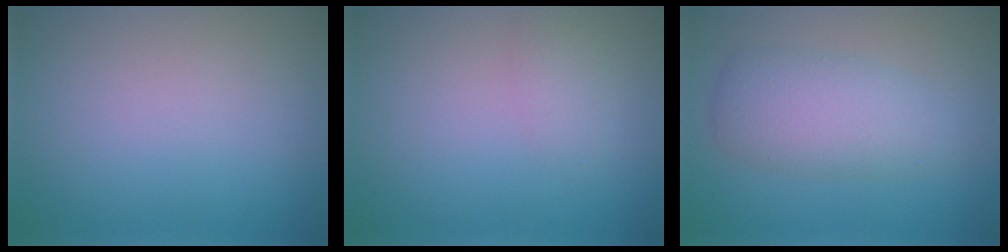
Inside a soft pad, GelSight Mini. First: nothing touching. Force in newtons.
{"total": 1.4, "press": 1.4, "slide": 0.0}
{"total": 4.6, "press": 4.6, "slide": 0.1}